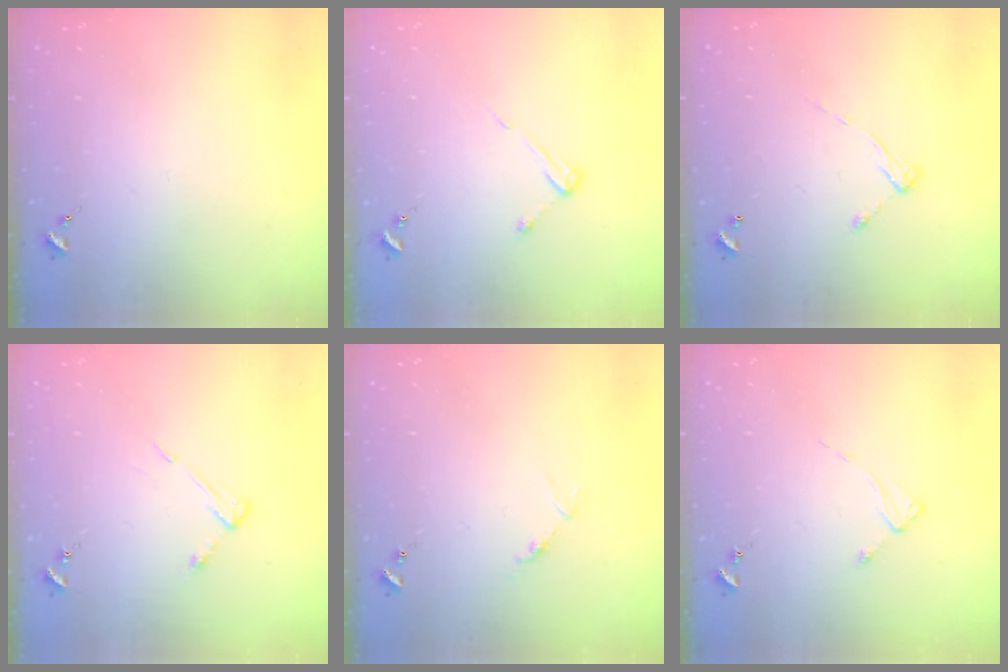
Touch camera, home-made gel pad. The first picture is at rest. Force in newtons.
{"total": 4.7, "press": 4.7, "slide": 0.4}
{"total": 6.9, "press": 6.9, "slide": 0.5}
{"total": 5.0, "press": 4.9, "slide": 0.4}
{"total": 3.2, "press": 3.2, "slide": 0.4}
{"total": 2.3, "press": 2.3, "slide": 0.3}